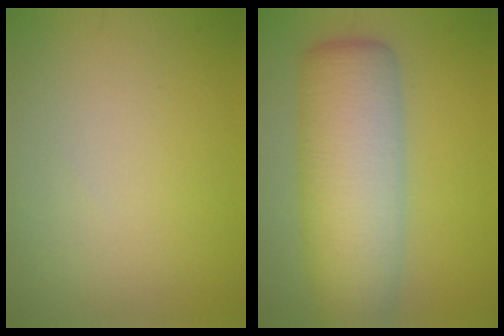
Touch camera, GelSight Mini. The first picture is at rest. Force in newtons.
{"total": 10.0, "press": 10.0, "slide": 0.2}